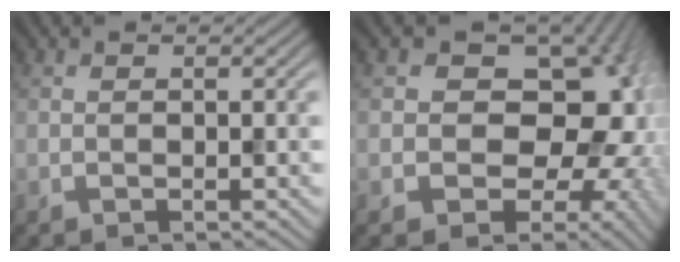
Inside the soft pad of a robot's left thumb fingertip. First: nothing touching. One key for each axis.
{"total": 15.9, "fx": -0.1, "fy": 12.2, "fz": 10.3, "tx": -0.136, "ty": -0.010, "tz": -0.018}